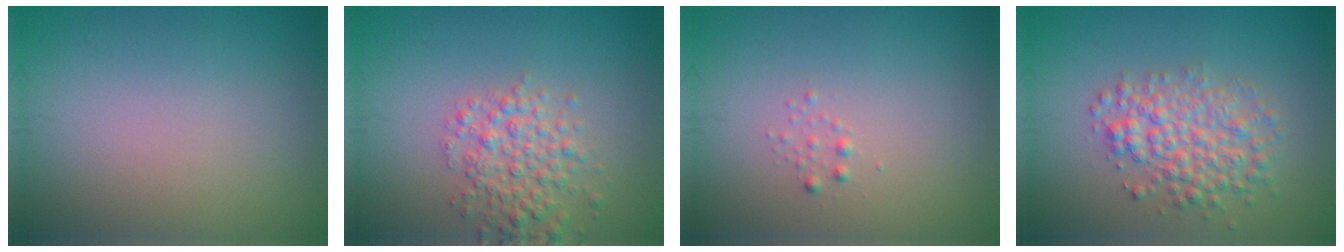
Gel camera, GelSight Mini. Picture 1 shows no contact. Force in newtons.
{"total": 3.6, "press": 3.6, "slide": 0.1}
{"total": 0.6, "press": 0.6, "slide": 0.1}
{"total": 4.3, "press": 4.3, "slide": 0.1}